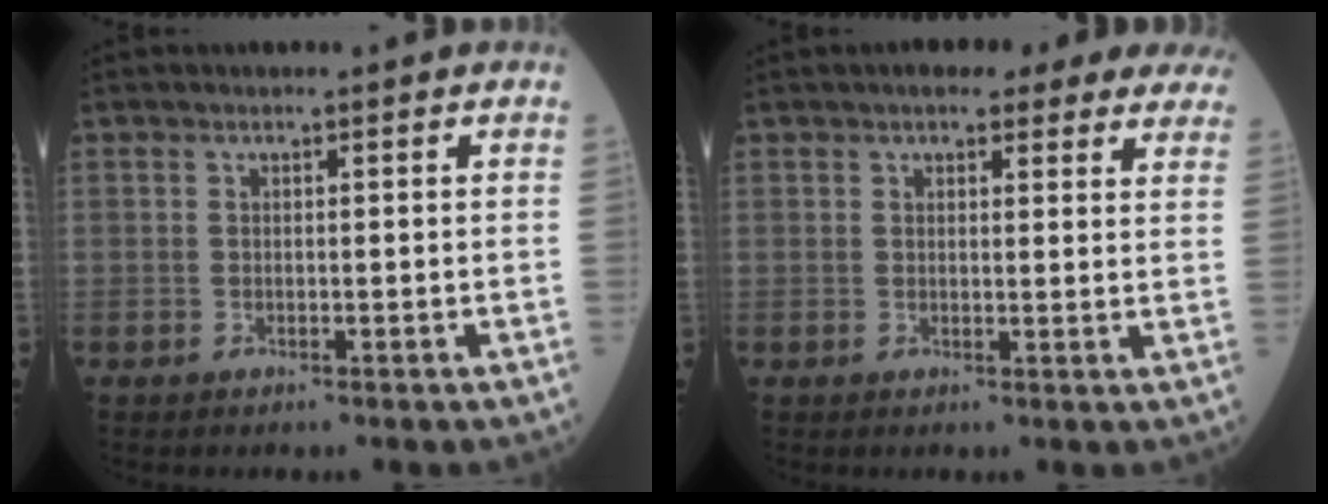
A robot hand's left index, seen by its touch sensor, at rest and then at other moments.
{"total": 11.2, "force": [9.3, 3.5, 5.2], "torque": [-0.032, 0.012, 0.092]}